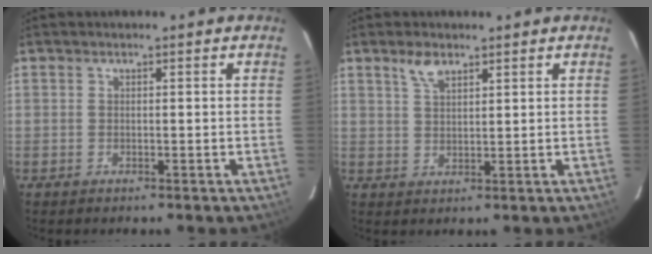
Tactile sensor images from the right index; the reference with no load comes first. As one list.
[{"total": 3.6, "force": [2.5, 1.6, 2.1], "torque": [-0.038, 0.005, 0.048]}]